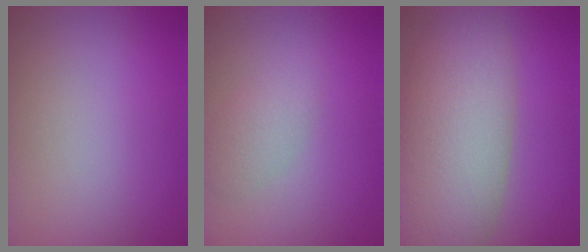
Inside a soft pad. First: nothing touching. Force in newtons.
{"total": 2.1, "press": 2.1, "slide": 0.1}
{"total": 10.6, "press": 10.6, "slide": 0.7}